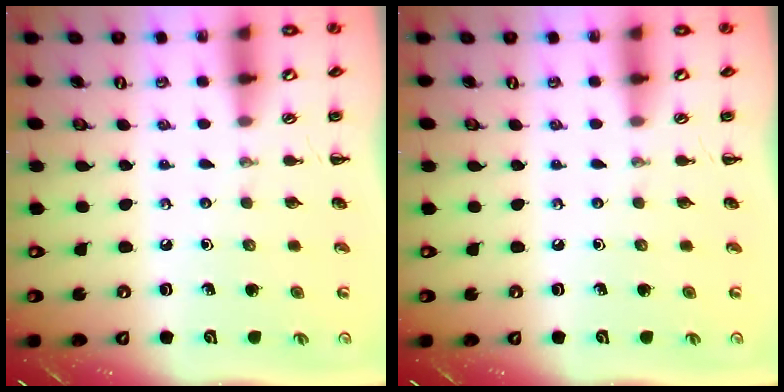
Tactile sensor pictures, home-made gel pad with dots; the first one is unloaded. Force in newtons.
{"total": 0.0}